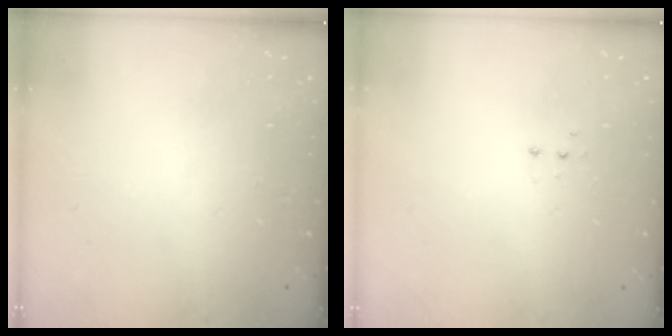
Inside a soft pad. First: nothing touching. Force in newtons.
{"total": 3.4, "press": 3.3, "slide": 0.7}